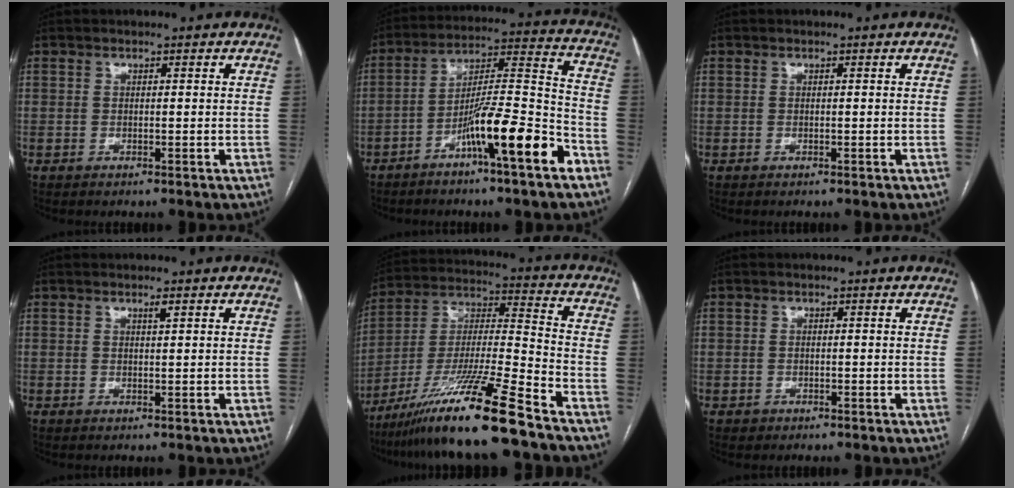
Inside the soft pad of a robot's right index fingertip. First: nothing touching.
{"total": 14.3, "force": [-7.7, 0.4, 12.0], "torque": [-0.196, 0.001, -0.132]}
{"total": 0.0}
{"total": 0.8, "force": [0.5, -0.1, 0.7], "torque": [-0.013, -0.001, 0.010]}
{"total": 18.7, "force": [-13.8, -0.9, 12.6], "torque": [-0.256, -0.027, -0.250]}
{"total": 1.3, "force": [-0.6, 1.1, -0.1], "torque": [0.000, 0.005, -0.010]}